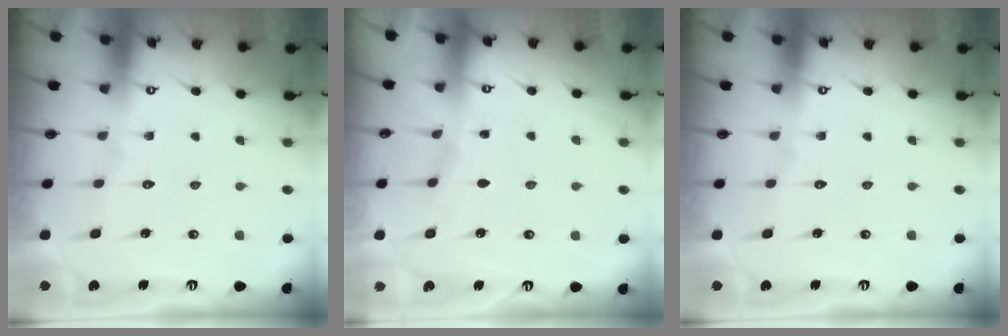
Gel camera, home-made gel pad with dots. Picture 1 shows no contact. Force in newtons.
{"total": 2.8, "press": 2.7, "slide": 0.4}
{"total": 0.0}